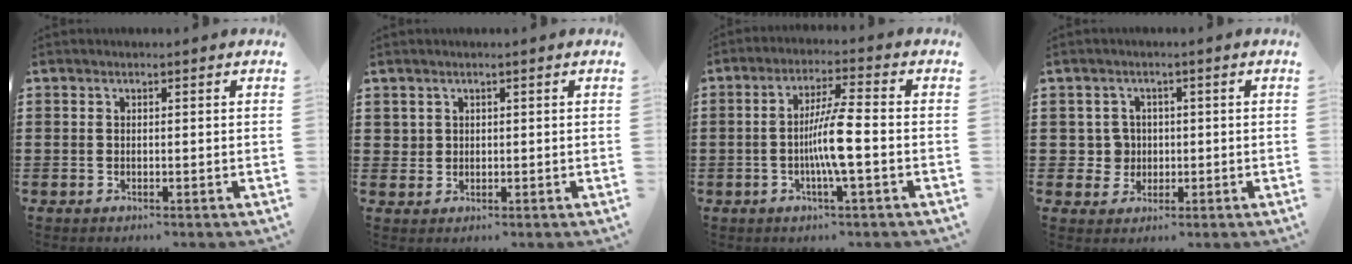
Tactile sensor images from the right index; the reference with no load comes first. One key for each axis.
{"total": 1.2, "fx": 0.8, "fy": 0.9, "fz": 0.1, "tx": -0.007, "ty": 0.000, "tz": 0.018}
{"total": 6.8, "fx": -1.5, "fy": 0.1, "fz": 6.6, "tx": -0.130, "ty": -0.009, "tz": -0.036}
{"total": 3.5, "fx": -0.1, "fy": 3.3, "fz": 0.9, "tx": -0.035, "ty": 0.008, "tz": -0.004}